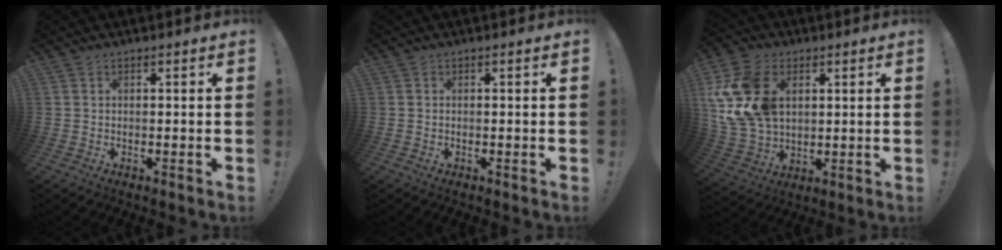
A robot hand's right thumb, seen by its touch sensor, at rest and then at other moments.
{"total": 0.0}
{"total": 19.2, "force": [5.0, 14.0, 12.2], "torque": [-0.227, -0.021, 0.099]}